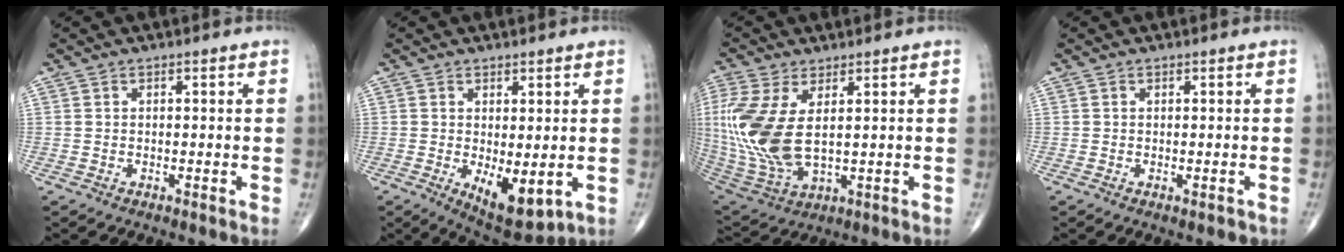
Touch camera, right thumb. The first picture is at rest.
{"total": 8.2, "force": [-1.4, 3.6, 7.2], "torque": [-0.095, -0.020, -0.007]}
{"total": 16.0, "force": [2.1, 7.9, 13.8], "torque": [-0.331, -0.018, 0.056]}
{"total": 0.8, "force": [-0.3, 0.4, 0.7], "torque": [-0.004, -0.002, -0.002]}